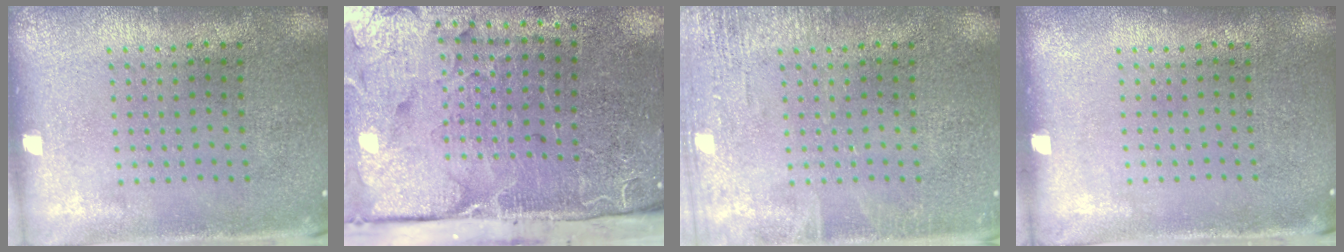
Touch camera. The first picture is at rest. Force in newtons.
{"total": 5.1, "press": 3.9, "slide": 3.3}
{"total": 2.2, "press": 2.2, "slide": 0.3}
{"total": 0.0}